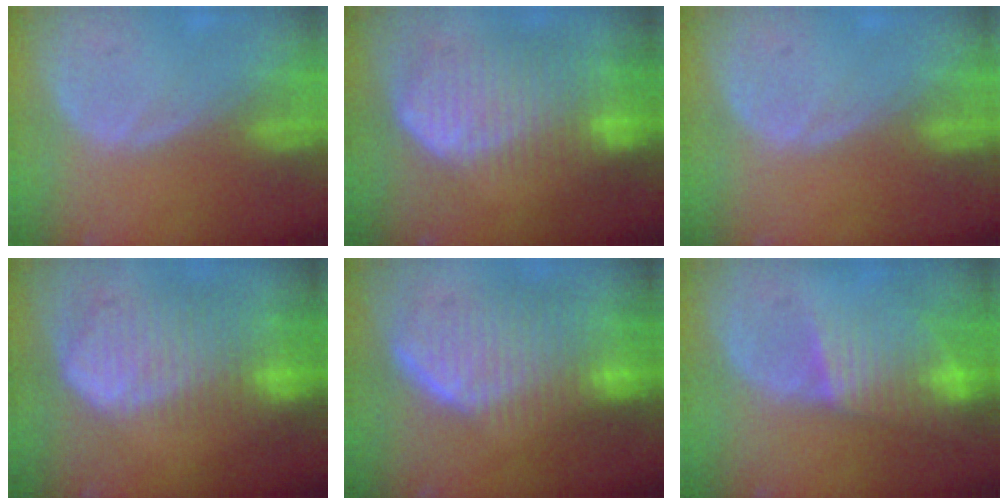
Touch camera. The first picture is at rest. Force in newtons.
{"total": 10.3, "press": 9.0, "slide": 5.1}
{"total": 0.0}
{"total": 10.3, "press": 8.8, "slide": 5.2}
{"total": 10.5, "press": 9.2, "slide": 5.0}
{"total": 8.0, "press": 6.9, "slide": 4.1}